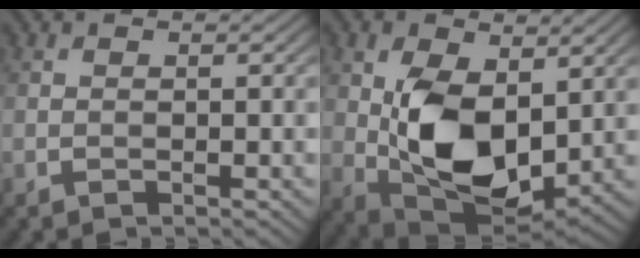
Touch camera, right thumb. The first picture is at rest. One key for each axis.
{"total": 11.8, "fx": 0.7, "fy": 7.3, "fz": 9.3, "tx": -0.195, "ty": -0.014, "tz": 0.020}